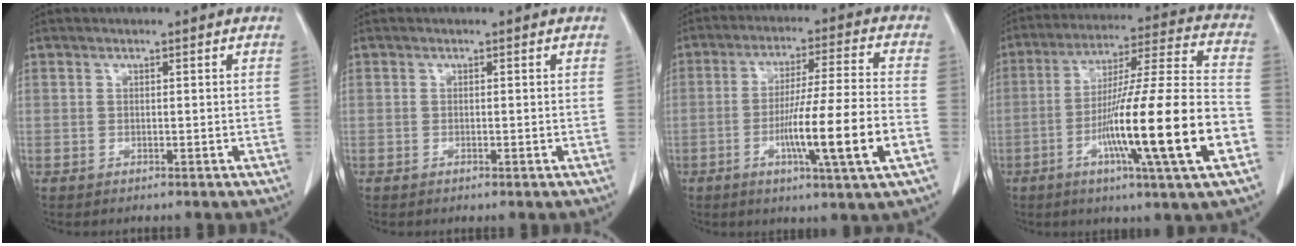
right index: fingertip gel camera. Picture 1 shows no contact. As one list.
[{"total": 0.0}, {"total": 13.9, "force": [-4.3, -0.7, 13.2], "torque": [-0.230, -0.011, -0.076]}, {"total": 21.2, "force": [-6.7, -0.2, 20.1], "torque": [-0.324, -0.013, -0.117]}]